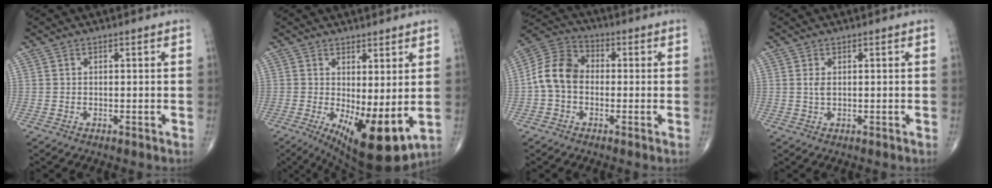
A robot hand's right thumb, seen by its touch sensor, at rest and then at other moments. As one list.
[{"total": 11.9, "force": [-1.2, 4.3, 11.0], "torque": [-0.164, -0.026, -0.003]}, {"total": 9.4, "force": [-1.0, 7.1, 6.1], "torque": [-0.106, 0.030, -0.034]}, {"total": 1.3, "force": [0.2, 0.6, 1.2], "torque": [-0.024, 0.001, 0.007]}]